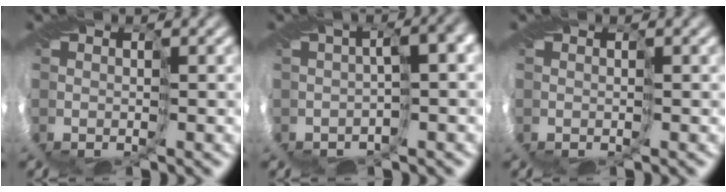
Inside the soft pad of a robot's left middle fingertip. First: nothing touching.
{"total": 4.4, "force": [-0.8, 1.4, 4.1], "torque": [-0.049, 0.012, -0.007]}
{"total": 0.0}